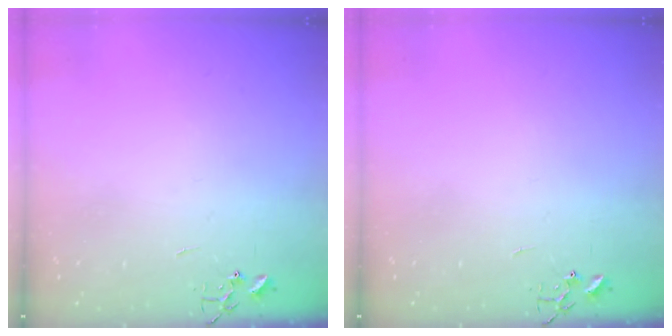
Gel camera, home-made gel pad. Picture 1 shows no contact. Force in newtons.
{"total": 0.0}